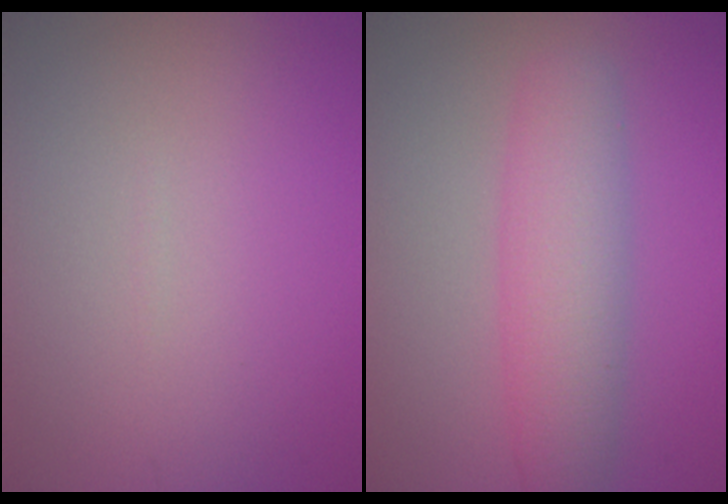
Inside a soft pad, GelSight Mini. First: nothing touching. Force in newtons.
{"total": 5.1, "press": 5.1, "slide": 0.1}